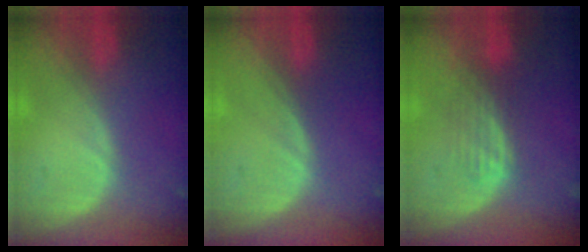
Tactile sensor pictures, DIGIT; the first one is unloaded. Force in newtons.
{"total": 0.0}
{"total": 3.7, "press": 3.2, "slide": 1.8}